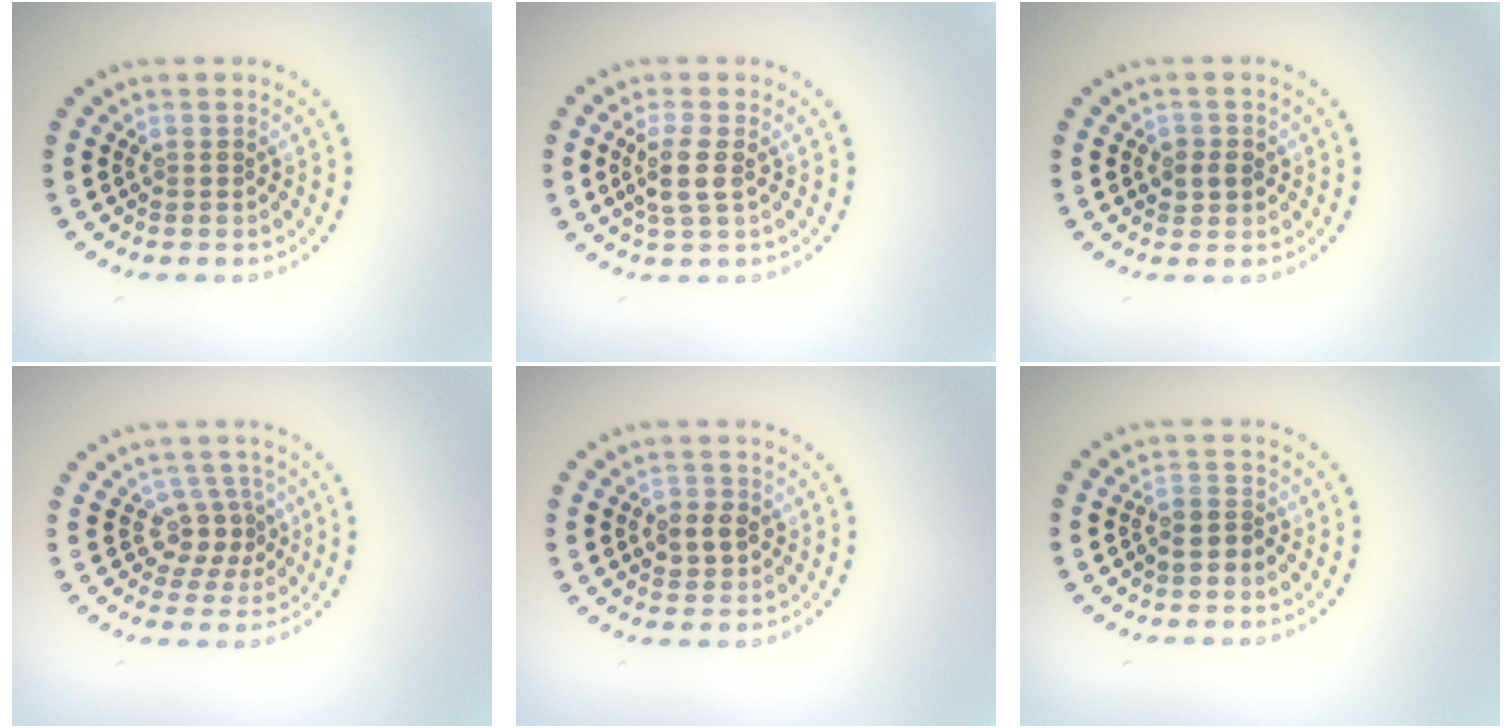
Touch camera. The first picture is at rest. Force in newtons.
{"total": 2.4, "press": 2.0, "slide": 1.3}
{"total": 1.5, "press": 1.4, "slide": 0.5}
{"total": 2.6, "press": 1.9, "slide": 1.8}
{"total": 2.2, "press": 2.1, "slide": 0.4}
{"total": 1.6, "press": 1.5, "slide": 0.7}